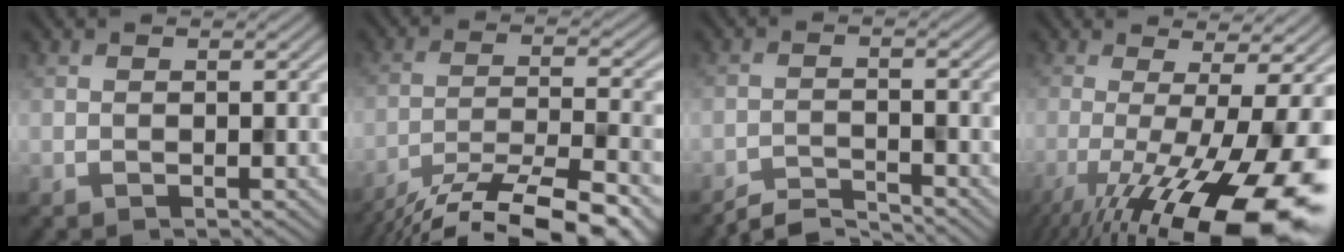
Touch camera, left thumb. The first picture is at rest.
{"total": 14.2, "force": [-11.7, 2.5, 7.7], "torque": [-0.128, -0.018, -0.181]}
{"total": 3.8, "force": [-3.6, 0.3, 1.0], "torque": [-0.010, 0.001, -0.075]}
{"total": 17.4, "force": [-6.1, 4.3, 15.7], "torque": [-0.226, -0.012, -0.093]}